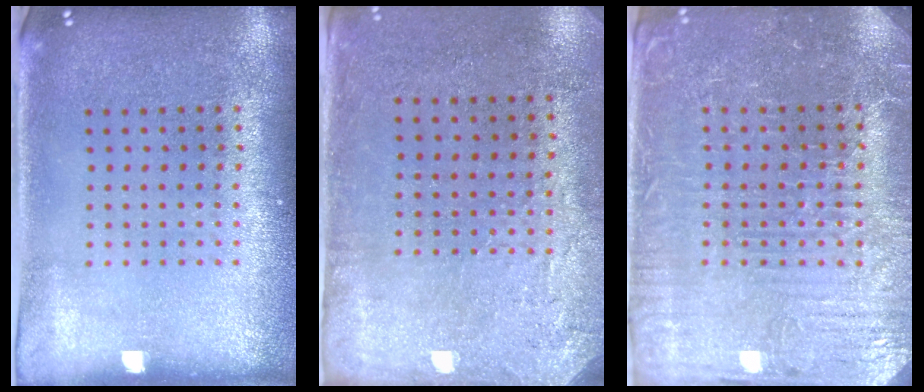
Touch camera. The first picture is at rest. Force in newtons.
{"total": 2.8, "press": 2.3, "slide": 1.6}
{"total": 3.9, "press": 3.8, "slide": 0.8}